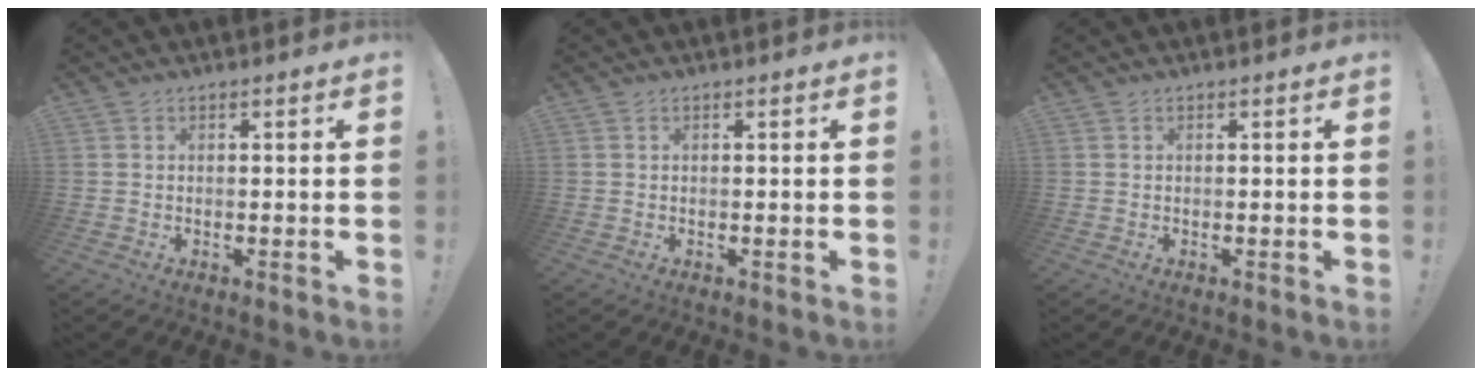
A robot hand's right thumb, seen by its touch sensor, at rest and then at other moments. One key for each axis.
{"total": 0.0}
{"total": 0.0}